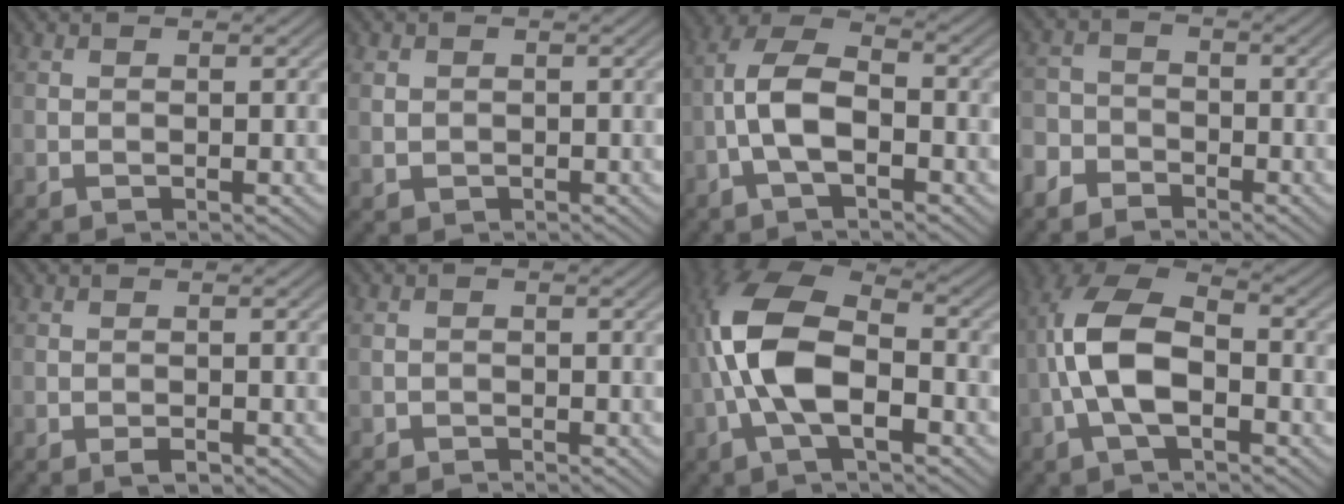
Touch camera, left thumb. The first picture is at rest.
{"total": 1.8, "force": [0.1, 1.7, 0.7], "torque": [-0.021, -0.004, 0.003]}
{"total": 7.1, "force": [-2.1, 3.3, 5.9], "torque": [-0.122, 0.017, -0.051]}
{"total": 4.4, "force": [-3.1, 2.8, 1.2], "torque": [-0.030, 0.001, -0.075]}
{"total": 1.3, "force": [-0.9, 0.5, 0.9], "torque": [-0.013, -0.001, -0.016]}
{"total": 1.1, "force": [-0.9, 0.5, 0.0], "torque": [0.002, 0.000, -0.022]}
{"total": 10.9, "force": [-2.2, 5.5, 9.2], "torque": [-0.205, 0.010, -0.051]}
{"total": 9.9, "force": [-2.1, 5.0, 8.2], "torque": [-0.175, 0.016, -0.053]}